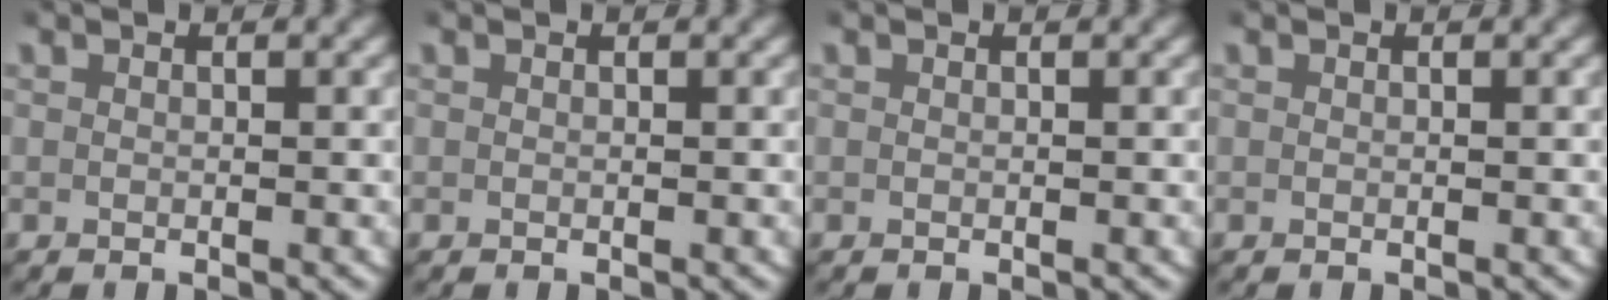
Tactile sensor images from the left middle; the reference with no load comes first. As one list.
[{"total": 0.0}, {"total": 0.0}, {"total": 0.0}]